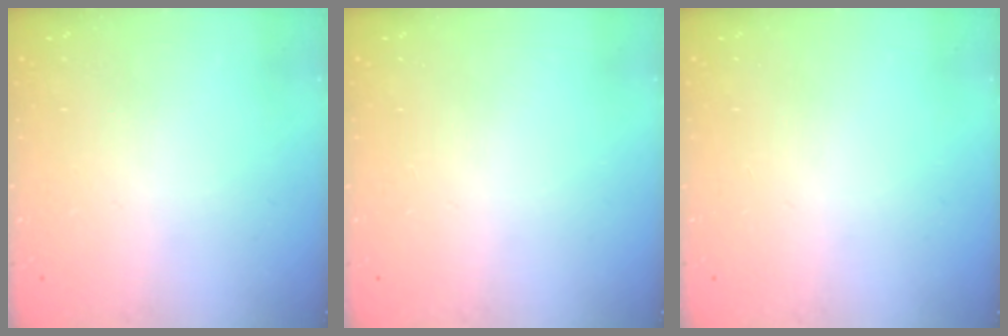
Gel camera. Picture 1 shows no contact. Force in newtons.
{"total": 0.0}
{"total": 0.0}